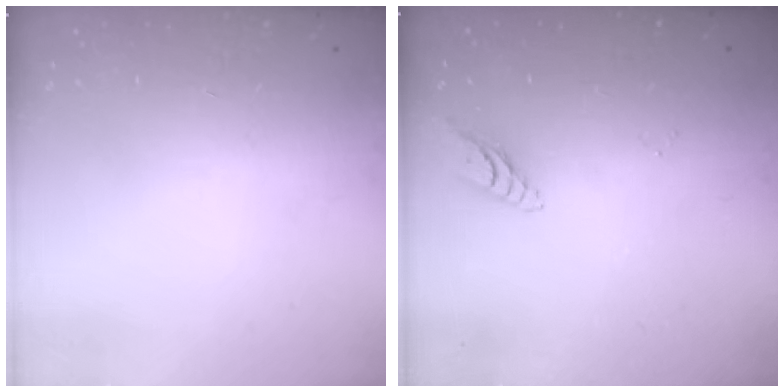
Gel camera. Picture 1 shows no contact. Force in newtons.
{"total": 7.1, "press": 7.1, "slide": 0.6}